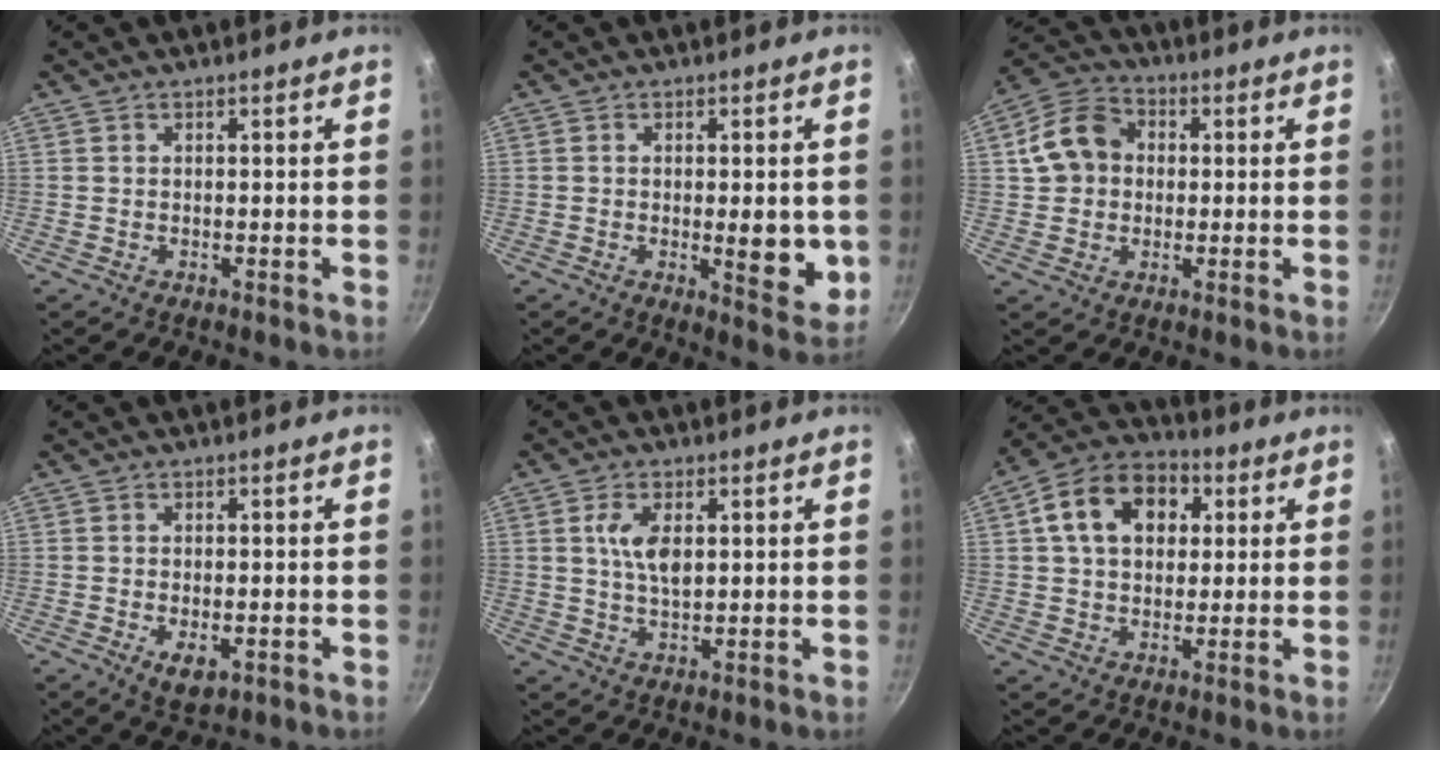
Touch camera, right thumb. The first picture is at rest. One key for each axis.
{"total": 8.0, "fx": -0.7, "fy": 2.9, "fz": 7.5, "tx": -0.093, "ty": -0.017, "tz": -0.007}
{"total": 10.2, "fx": 1.0, "fy": 8.5, "fz": 5.6, "tx": -0.073, "ty": 0.018, "tz": 0.002}
{"total": 4.7, "fx": -1.4, "fy": 2.4, "fz": 3.7, "tx": -0.054, "ty": -0.005, "tz": -0.016}
{"total": 6.1, "fx": 1.5, "fy": 3.0, "fz": 5.1, "tx": -0.092, "ty": -0.005, "tz": 0.027}
{"total": 14.6, "fx": 4.0, "fy": 10.5, "fz": 9.3, "tx": -0.133, "ty": 0.021, "tz": 0.050}